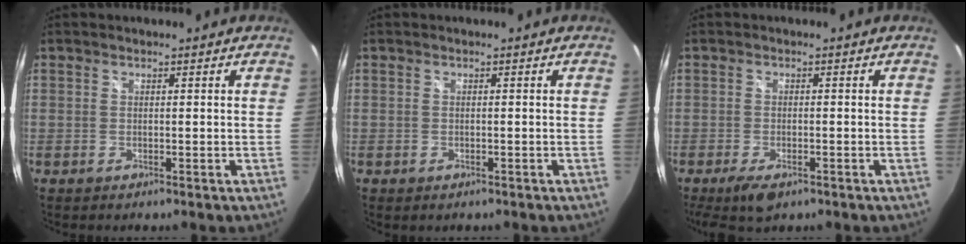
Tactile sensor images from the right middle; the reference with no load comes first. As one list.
[{"total": 0.6, "force": [-0.4, 0.4, 0.2], "torque": [-0.004, -0.004, -0.007]}, {"total": 5.8, "force": [-3.7, 2.3, 3.8], "torque": [-0.087, -0.021, -0.062]}]